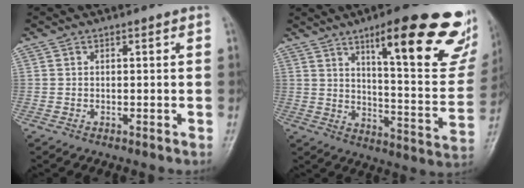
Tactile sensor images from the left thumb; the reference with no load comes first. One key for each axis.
{"total": 26.7, "fx": 14.8, "fy": 6.6, "fz": 21.2, "tx": -0.249, "ty": -0.055, "tz": 0.213}